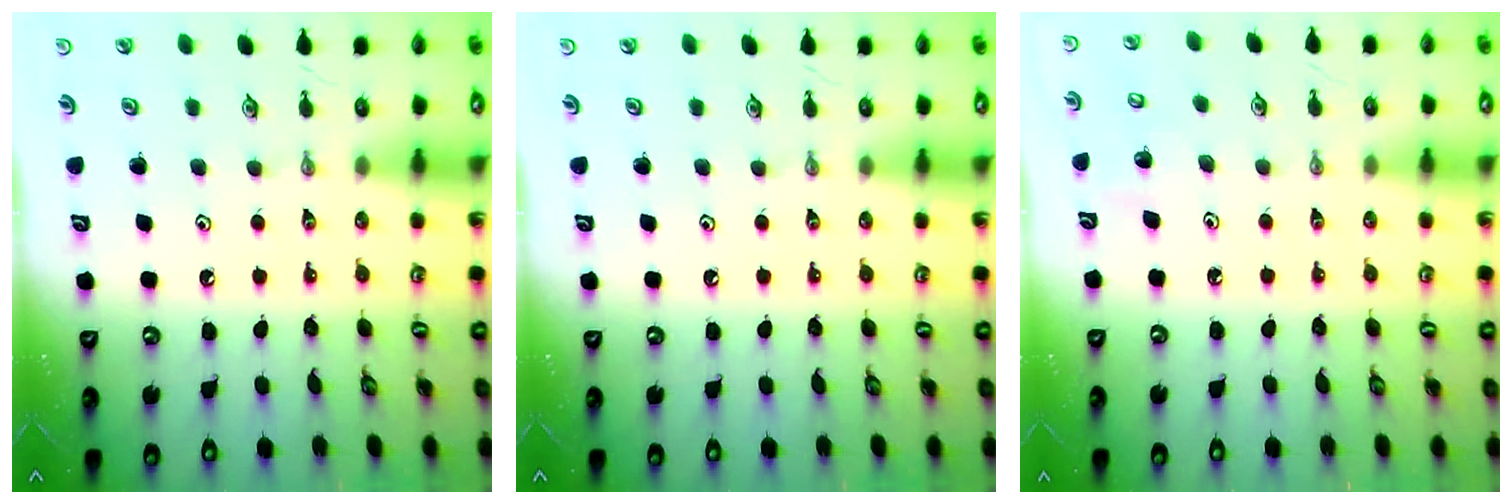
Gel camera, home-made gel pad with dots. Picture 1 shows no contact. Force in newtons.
{"total": 0.0}
{"total": 5.7, "press": 5.6, "slide": 1.1}